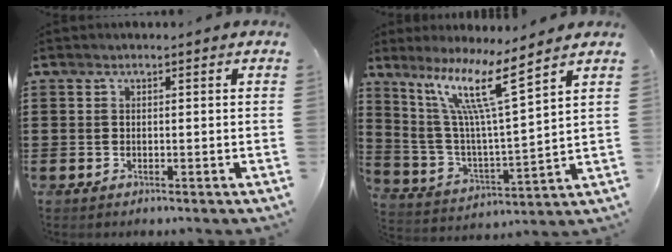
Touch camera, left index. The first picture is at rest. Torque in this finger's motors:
{"motor_torque": [0.66, 0.66, 0.82, 0.21]}